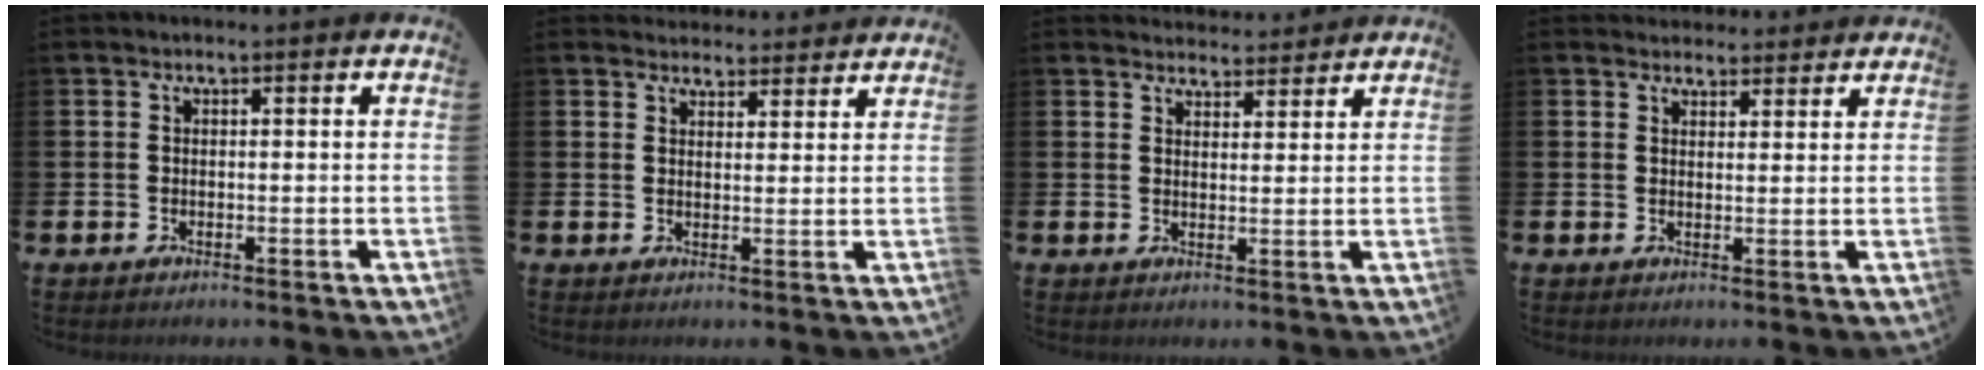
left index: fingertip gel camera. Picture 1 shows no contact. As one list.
[{"total": 3.5, "force": [3.4, 0.7, -0.3], "torque": [0.006, -0.020, 0.062]}, {"total": 3.5, "force": [3.4, 0.7, -0.2], "torque": [0.000, -0.019, 0.062]}, {"total": 2.9, "force": [2.8, 0.8, -0.2], "torque": [0.006, -0.012, 0.050]}]